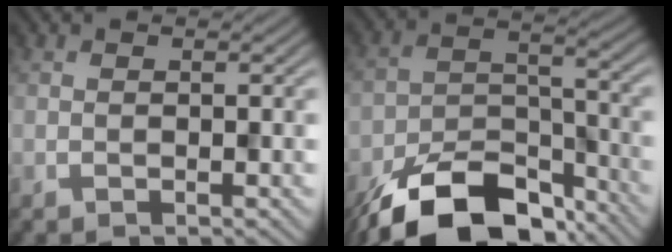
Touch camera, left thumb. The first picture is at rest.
{"total": 14.8, "force": [-10.9, 6.6, 7.5], "torque": [-0.147, -0.024, -0.185]}